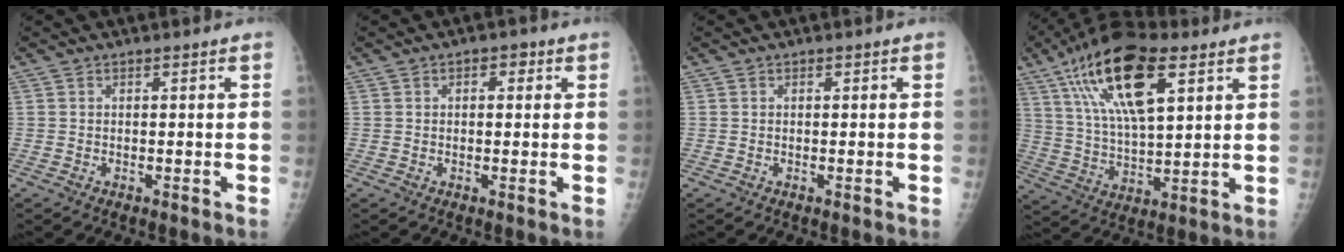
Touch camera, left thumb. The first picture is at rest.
{"total": 2.7, "force": [0.9, 1.8, 1.8], "torque": [-0.008, 0.003, 0.008]}
{"total": 0.0}
{"total": 19.3, "force": [9.0, 7.6, 15.3], "torque": [-0.269, -0.018, 0.161]}